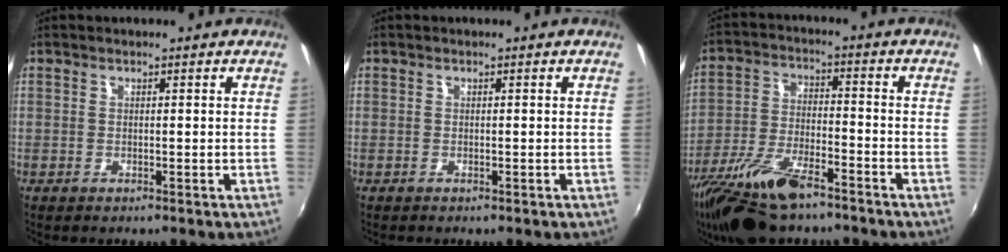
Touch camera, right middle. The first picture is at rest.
{"total": 0.0}
{"total": 14.8, "force": [-11.0, 4.8, 8.7], "torque": [-0.188, -0.027, -0.209]}